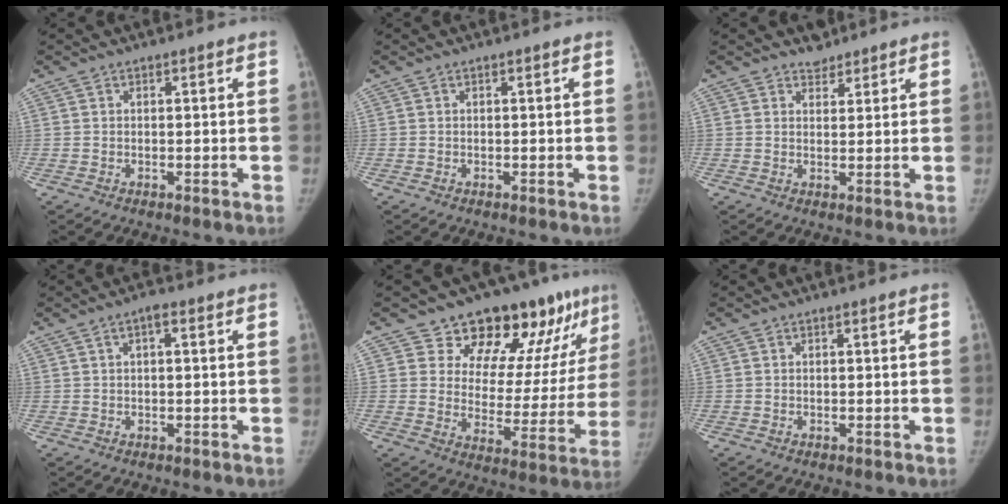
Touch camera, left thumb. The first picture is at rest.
{"total": 0.0}
{"total": 2.5, "force": [2.0, 1.5, -0.1], "torque": [0.021, -0.014, 0.023]}
{"total": 2.0, "force": [0.7, 0.7, 1.8], "torque": [-0.032, 0.006, 0.008]}
{"total": 18.0, "force": [12.6, 8.4, 9.7], "torque": [-0.070, -0.079, 0.170]}
{"total": 0.0}